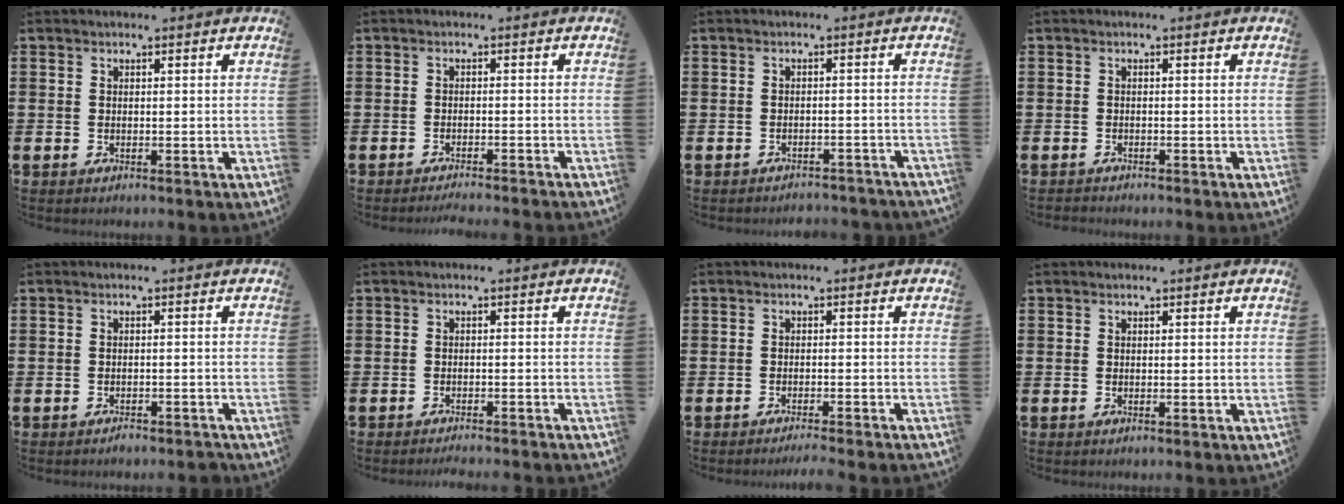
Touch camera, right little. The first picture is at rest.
{"total": 1.4, "force": [-1.3, -0.2, 0.3], "torque": [-0.003, 0.001, -0.026]}
{"total": 1.7, "force": [-1.7, 0.0, 0.0], "torque": [-0.005, 0.004, -0.037]}
{"total": 0.6, "force": [-0.6, 0.1, 0.0], "torque": [-0.001, -0.002, -0.012]}
{"total": 1.0, "force": [-1.0, 0.2, 0.2], "torque": [-0.008, -0.001, -0.020]}
{"total": 1.2, "force": [-1.2, -0.2, 0.2], "torque": [-0.003, 0.001, -0.024]}
{"total": 1.3, "force": [-1.3, -0.2, 0.4], "torque": [-0.005, 0.001, -0.025]}
{"total": 0.0}